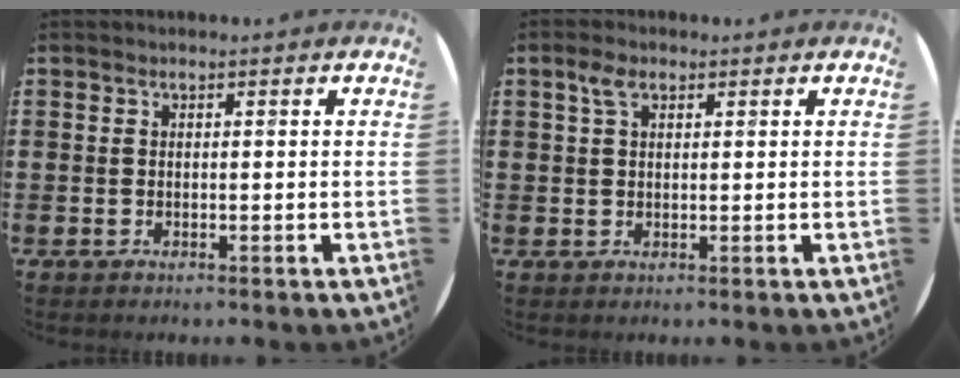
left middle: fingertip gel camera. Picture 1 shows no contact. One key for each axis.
{"total": 2.8, "fx": 1.7, "fy": 1.4, "fz": 1.7, "tx": -0.030, "ty": 0.003, "tz": 0.029}